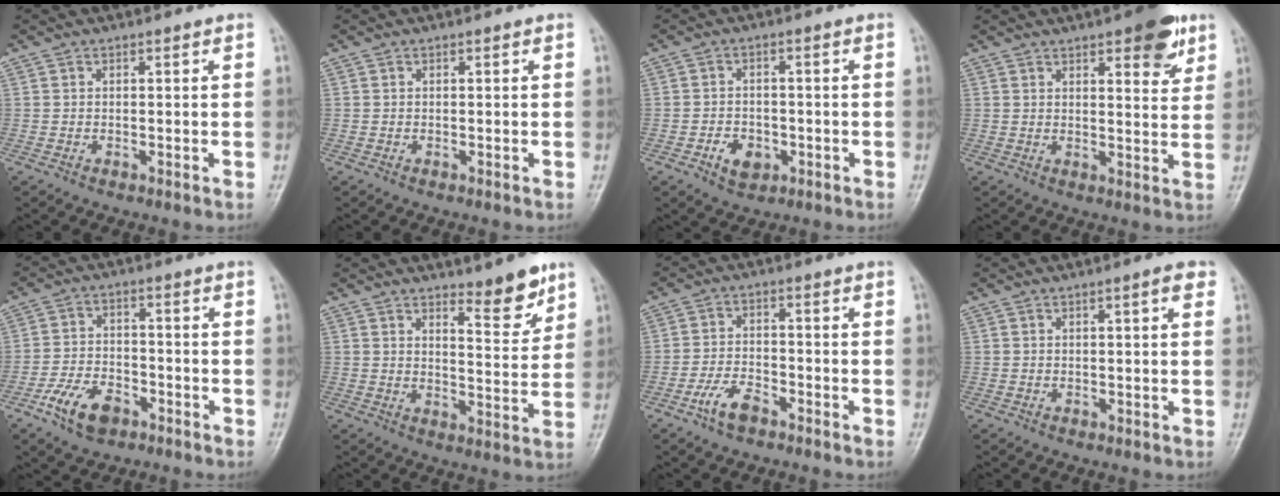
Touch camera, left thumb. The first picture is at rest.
{"total": 0.0}
{"total": 4.7, "force": [-1.9, 3.4, 2.6], "torque": [-0.031, 0.011, -0.028]}
{"total": 9.0, "force": [5.2, 3.1, 6.7], "torque": [-0.067, -0.022, 0.064]}
{"total": 8.3, "force": [-4.6, 4.8, 4.9], "torque": [-0.083, 0.020, -0.086]}
{"total": 7.7, "force": [5.6, 2.0, 4.9], "torque": [-0.053, -0.049, 0.083]}
{"total": 5.2, "force": [-3.4, 2.4, 3.2], "torque": [-0.065, 0.020, -0.066]}
{"total": 2.7, "force": [1.2, 0.4, 2.3], "torque": [-0.029, 0.000, 0.015]}